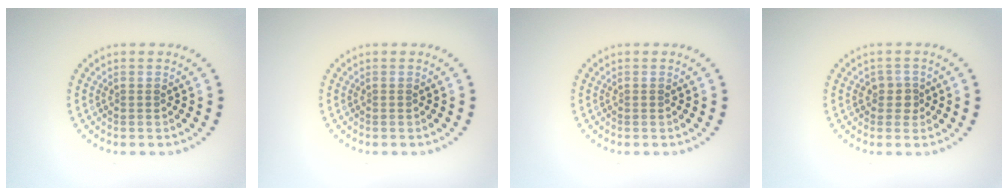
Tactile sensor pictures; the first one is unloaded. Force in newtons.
{"total": 0.0}
{"total": 0.0}
{"total": 1.7, "press": 1.4, "slide": 1.0}